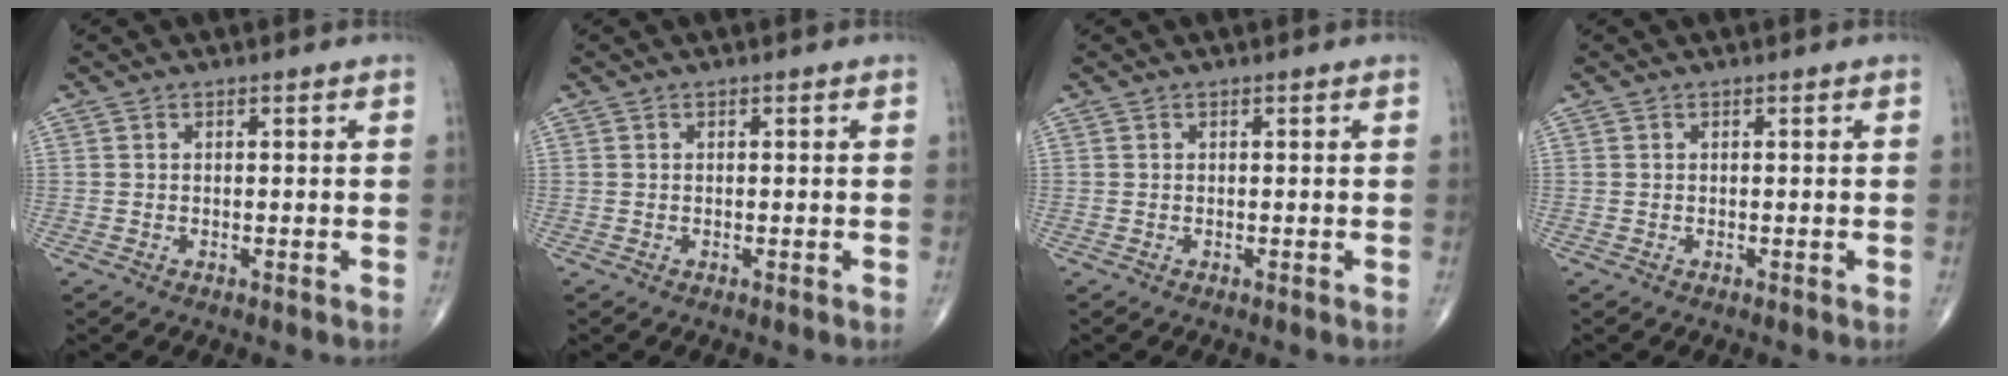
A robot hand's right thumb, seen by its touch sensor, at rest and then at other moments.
{"total": 0.0}
{"total": 0.0}
{"total": 0.0}